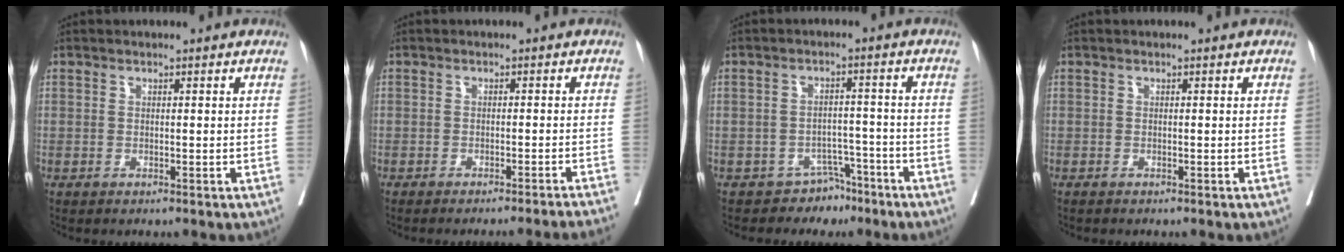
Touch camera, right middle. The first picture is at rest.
{"total": 10.1, "force": [-9.3, -2.5, 3.1], "torque": [-0.008, -0.027, -0.110]}
{"total": 4.6, "force": [-3.7, 2.7, 0.0], "torque": [0.011, 0.019, -0.052]}
{"total": 0.0}